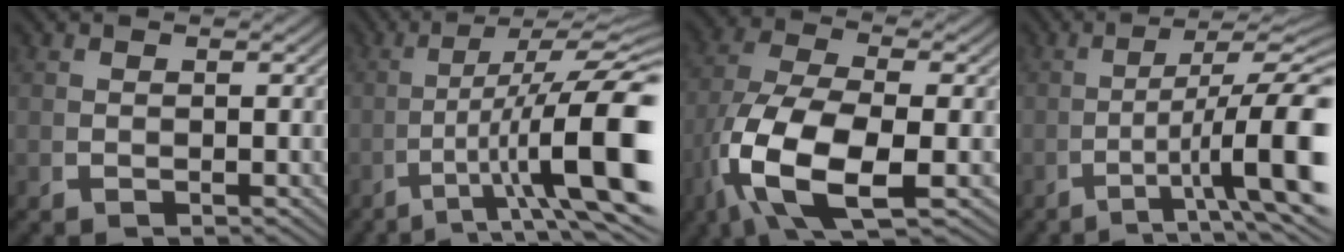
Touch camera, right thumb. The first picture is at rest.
{"total": 11.1, "force": [-1.2, 4.2, 10.2], "torque": [-0.175, -0.026, 0.001]}
{"total": 10.5, "force": [-1.9, 5.3, 8.9], "torque": [-0.220, -0.050, -0.001]}
{"total": 8.9, "force": [-1.4, 3.4, 8.1], "torque": [-0.130, -0.015, -0.011]}